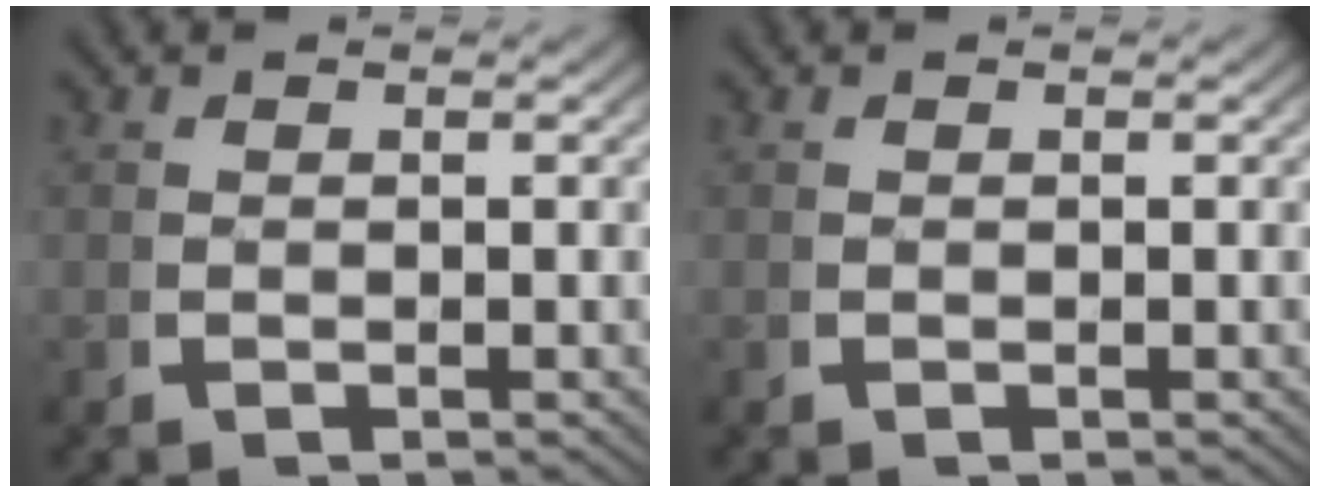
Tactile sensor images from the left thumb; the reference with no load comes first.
{"total": 0.0}